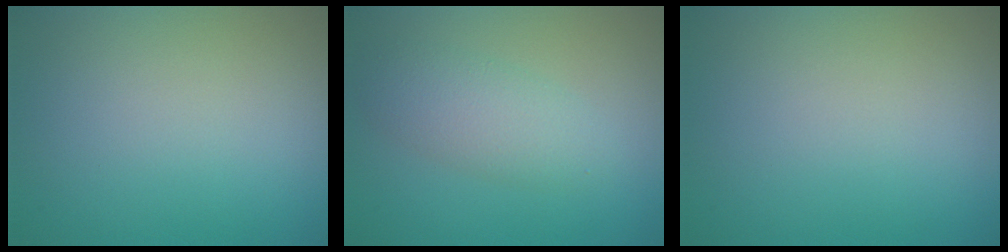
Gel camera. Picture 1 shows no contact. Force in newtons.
{"total": 3.3, "press": 3.3, "slide": 0.0}
{"total": 0.0}